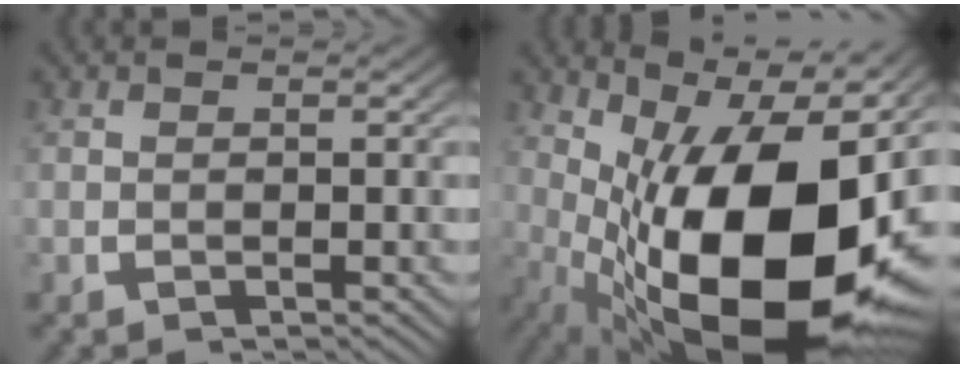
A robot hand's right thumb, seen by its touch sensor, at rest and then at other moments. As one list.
[{"total": 21.5, "force": [-1.2, 11.8, 18.0], "torque": [-0.309, -0.072, 0.027]}]